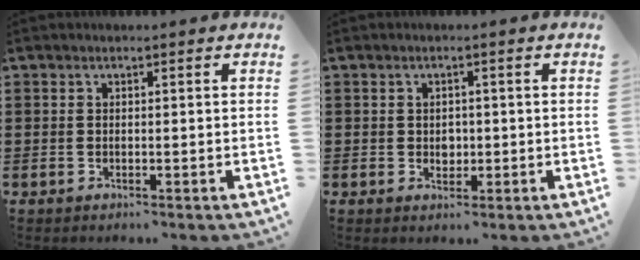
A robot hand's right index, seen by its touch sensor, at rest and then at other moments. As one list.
[{"total": 1.7, "force": [-0.1, 1.4, 0.9], "torque": [-0.011, 0.003, -0.005]}]